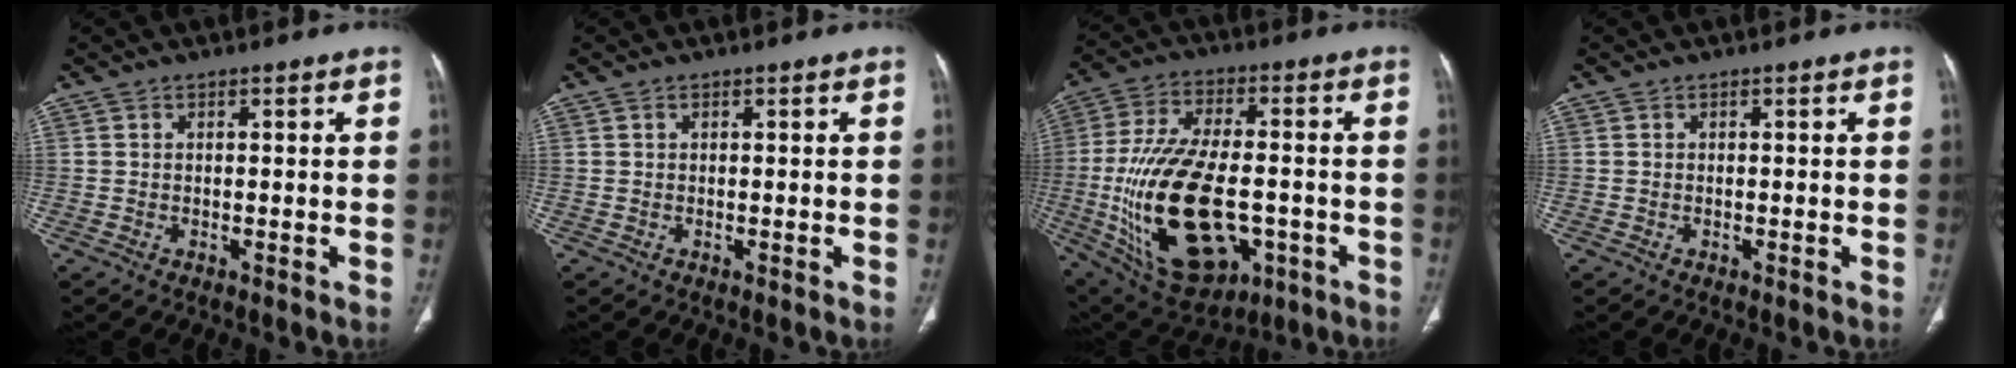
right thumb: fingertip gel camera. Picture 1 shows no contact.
{"total": 0.0}
{"total": 25.8, "force": [-5.2, 13.9, 21.1], "torque": [-0.409, 0.002, -0.059]}
{"total": 0.0}